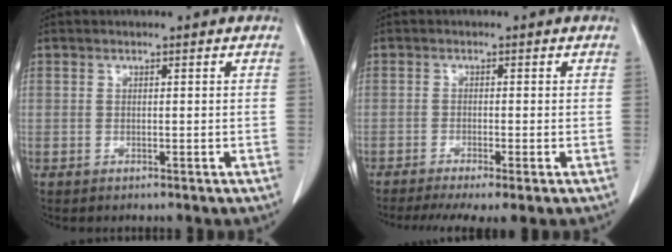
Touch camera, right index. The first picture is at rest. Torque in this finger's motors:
{"motor_torque": [1.09, -1.05, 0.40, 0.11]}